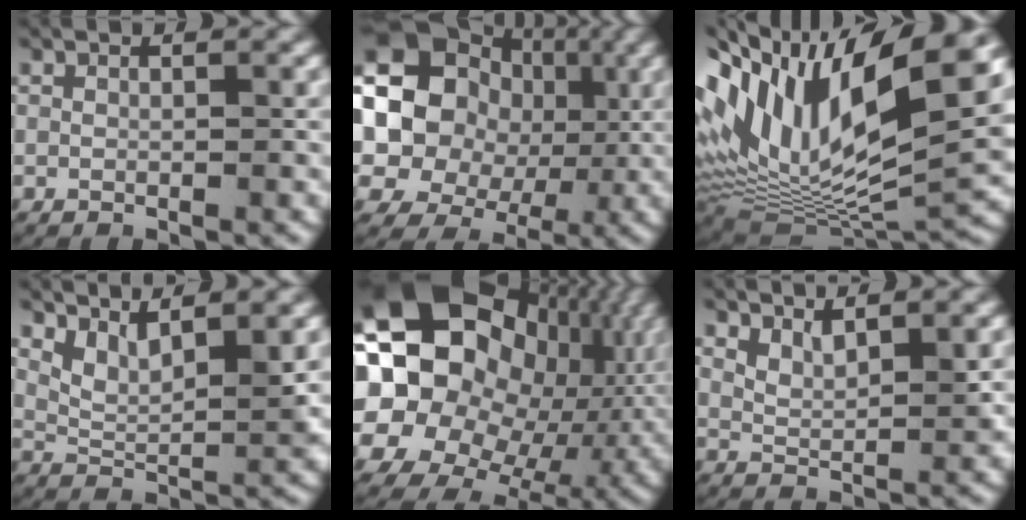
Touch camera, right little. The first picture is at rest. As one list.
[{"total": 18.8, "force": [2.1, 15.7, 10.1], "torque": [-0.210, -0.027, 0.026]}, {"total": 18.7, "force": [2.3, 11.5, 14.6], "torque": [-0.250, -0.008, 0.037]}, {"total": 4.3, "force": [2.1, 1.9, 3.2], "torque": [-0.065, -0.012, 0.041]}, {"total": 29.7, "force": [1.6, 23.5, 18.1], "torque": [-0.308, -0.030, 0.010]}, {"total": 2.6, "force": [1.7, 1.2, 1.6], "torque": [-0.035, -0.010, 0.033]}]